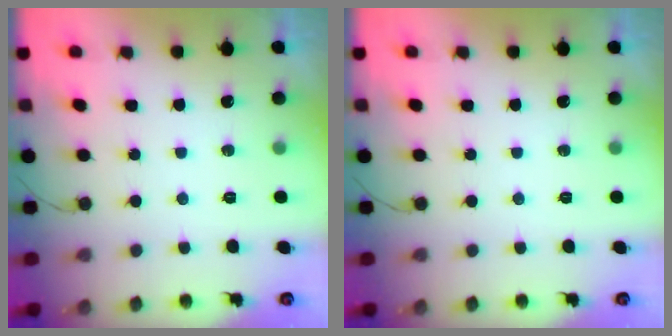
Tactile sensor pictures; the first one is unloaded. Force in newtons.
{"total": 0.0}